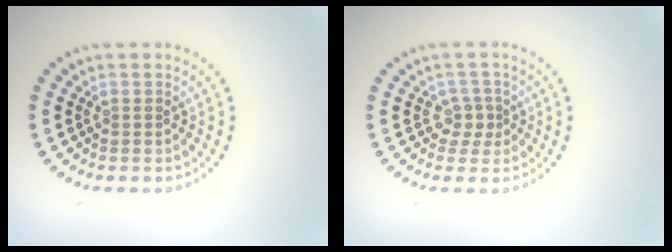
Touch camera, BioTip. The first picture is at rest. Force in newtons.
{"total": 1.8, "press": 1.5, "slide": 1.1}